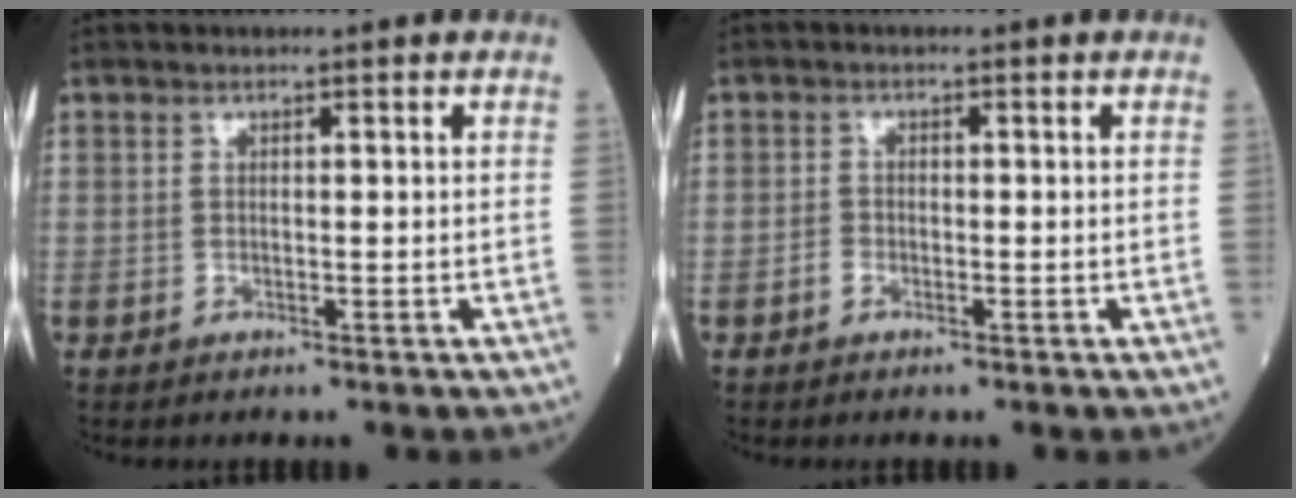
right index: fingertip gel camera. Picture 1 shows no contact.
{"total": 1.1, "force": [-0.7, 0.7, 0.5], "torque": [-0.007, 0.004, -0.013]}